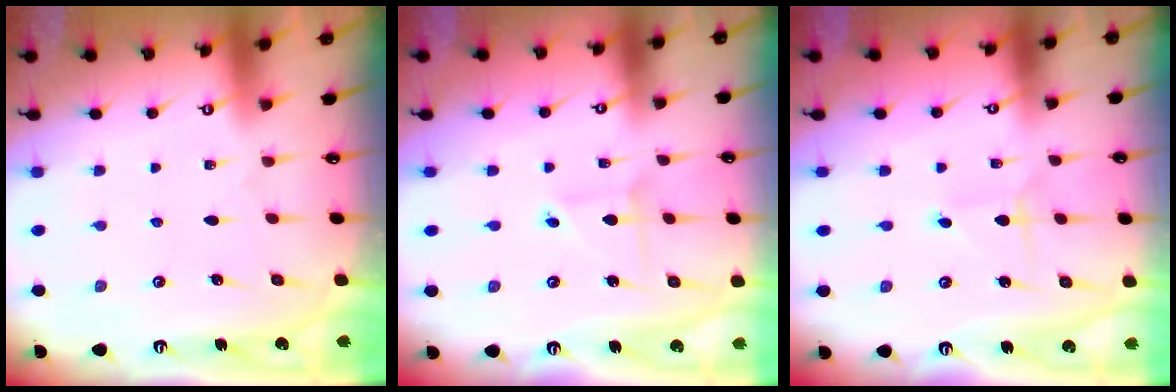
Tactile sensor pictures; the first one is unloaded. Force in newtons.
{"total": 2.3, "press": 2.3, "slide": 0.0}
{"total": 1.8, "press": 1.7, "slide": 0.2}